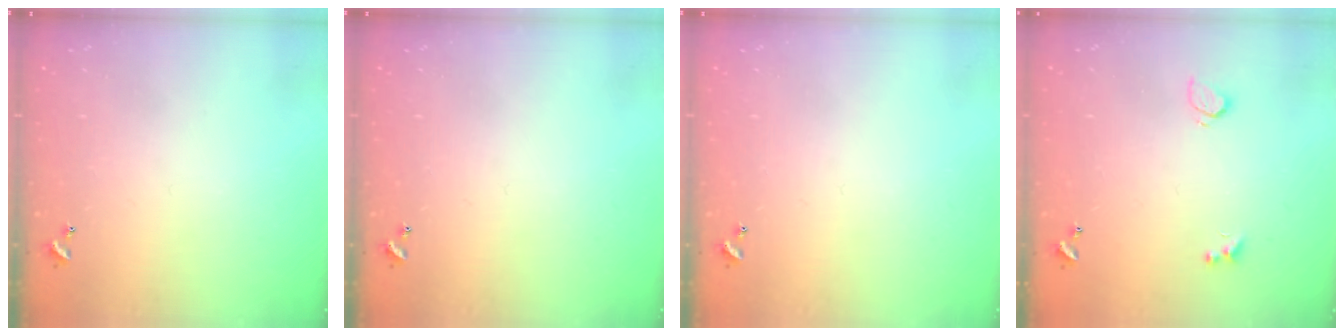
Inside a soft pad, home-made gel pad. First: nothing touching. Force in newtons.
{"total": 0.0}
{"total": 0.0}
{"total": 2.1, "press": 1.8, "slide": 1.2}